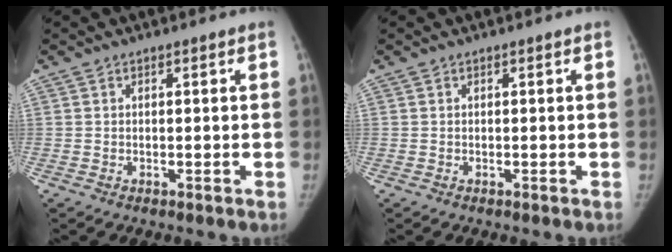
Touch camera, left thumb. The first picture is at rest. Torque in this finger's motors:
{"motor_torque": [0.00, 0.00, 0.07, -0.07, 0.00]}